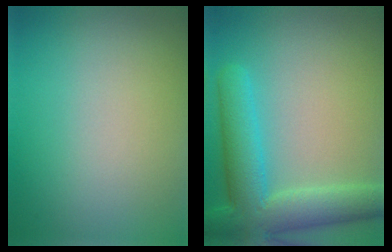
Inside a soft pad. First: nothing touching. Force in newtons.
{"total": 7.9, "press": 7.9, "slide": 0.3}